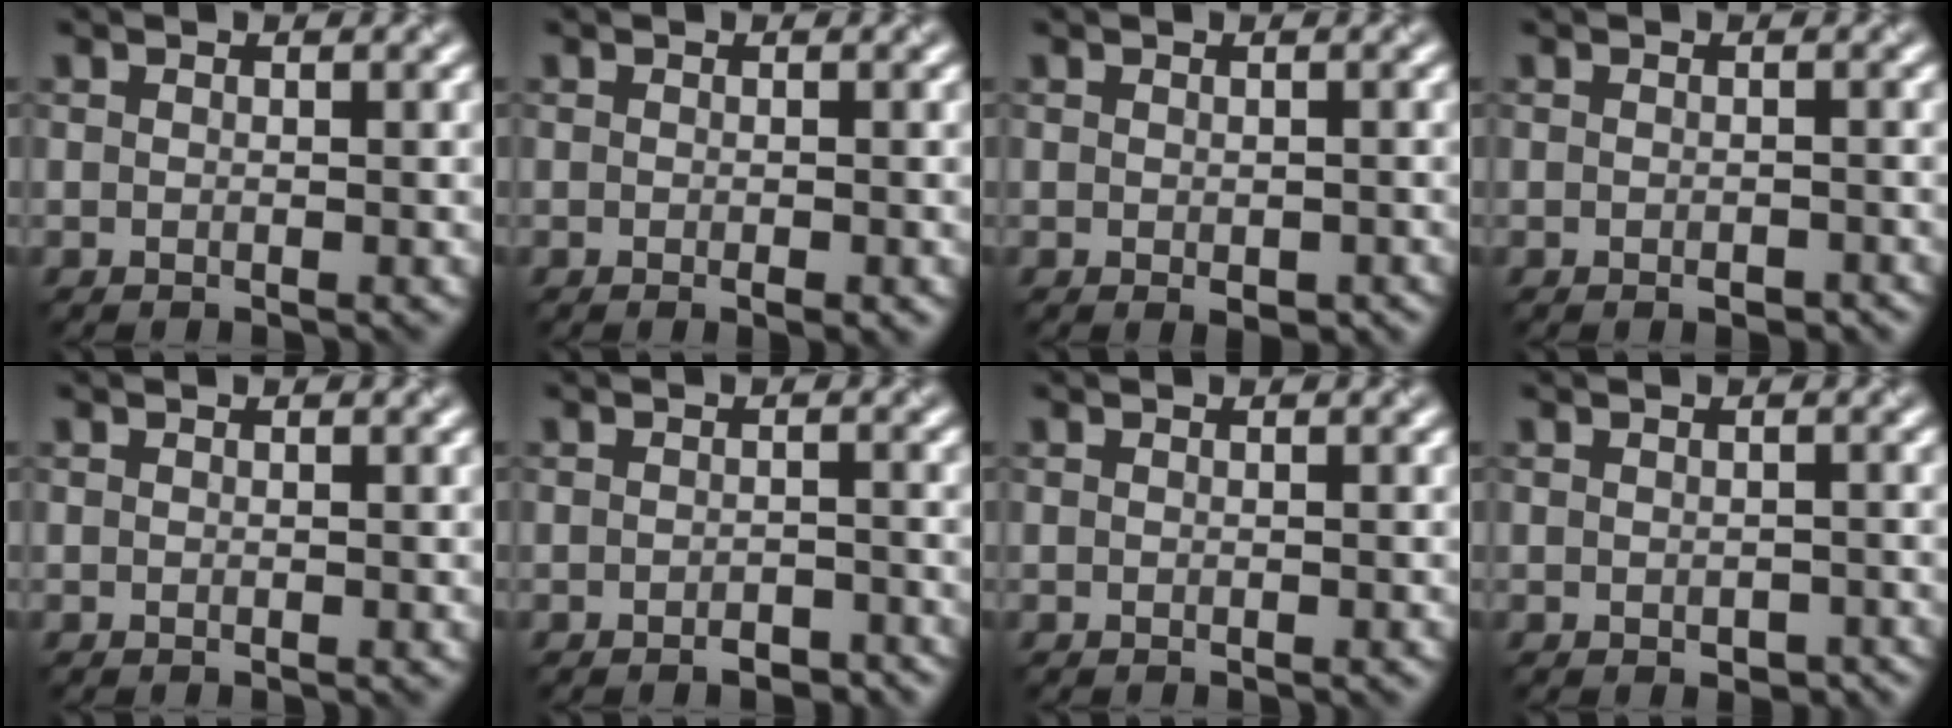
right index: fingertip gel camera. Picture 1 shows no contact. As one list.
[{"total": 1.0, "force": [-0.5, 0.1, 0.9], "torque": [-0.012, -0.004, -0.006]}, {"total": 1.5, "force": [-0.6, 0.7, 1.2], "torque": [-0.016, -0.007, -0.003]}, {"total": 1.1, "force": [-0.6, 0.5, 0.7], "torque": [-0.011, -0.004, -0.007]}, {"total": 0.0}, {"total": 1.8, "force": [-1.4, 0.7, 0.9], "torque": [-0.011, 0.002, -0.021]}, {"total": 0.0}, {"total": 1.5, "force": [-0.7, 1.0, 1.0], "torque": [-0.015, -0.009, -0.004]}]